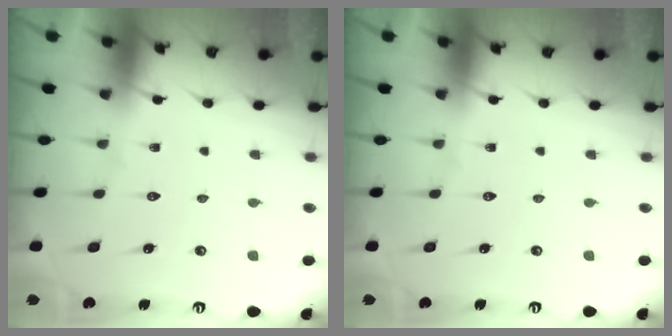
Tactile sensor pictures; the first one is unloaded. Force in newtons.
{"total": 0.0}